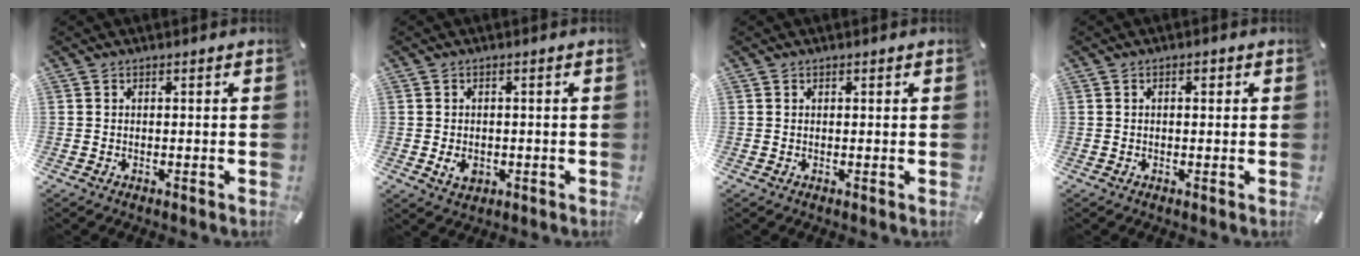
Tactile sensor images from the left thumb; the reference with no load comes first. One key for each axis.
{"total": 3.5, "fx": -0.7, "fy": 2.8, "fz": 2.1, "tx": -0.034, "ty": -0.001, "tz": -0.015}
{"total": 0.6, "fx": 0.3, "fy": 0.5, "fz": 0.1, "tx": -0.001, "ty": 0.003, "tz": 0.006}
{"total": 1.5, "fx": 0.3, "fy": 1.0, "fz": 1.1, "tx": -0.023, "ty": 0.007, "tz": 0.003}